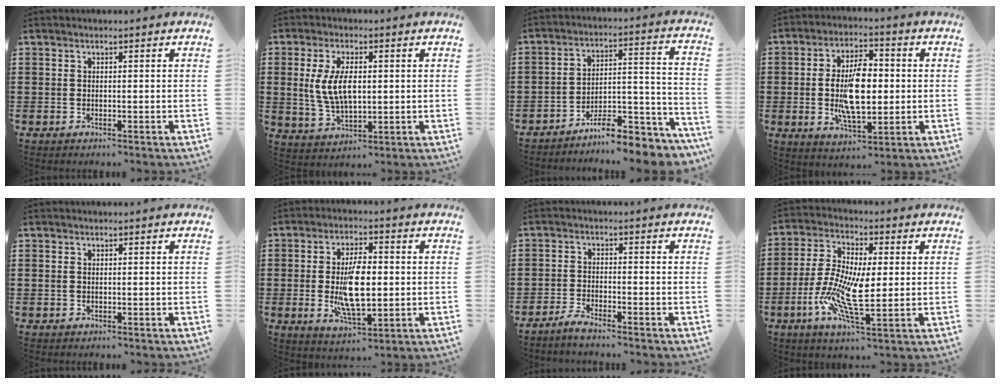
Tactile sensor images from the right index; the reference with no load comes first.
{"total": 7.5, "force": [0.7, 3.6, 6.5], "torque": [-0.140, 0.007, 0.008]}
{"total": 9.0, "force": [-8.1, 1.6, 3.5], "torque": [-0.041, 0.026, -0.151]}
{"total": 10.0, "force": [-0.5, 4.6, 8.9], "torque": [-0.179, 0.000, -0.015]}
{"total": 0.6, "force": [0.2, 0.5, 0.4], "torque": [-0.009, 0.004, 0.003]}
{"total": 9.8, "force": [-0.5, 4.1, 8.9], "torque": [-0.177, -0.006, -0.012]}
{"total": 2.3, "force": [-2.2, 0.0, 0.6], "torque": [-0.021, 0.003, -0.047]}
{"total": 10.3, "force": [-2.0, 3.7, 9.4], "torque": [-0.204, -0.009, -0.038]}